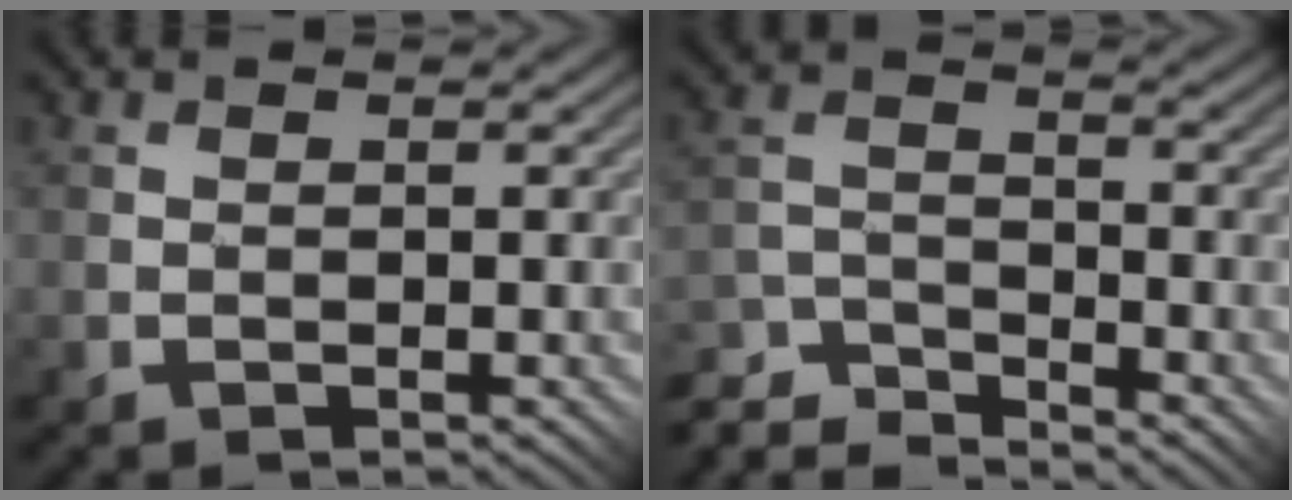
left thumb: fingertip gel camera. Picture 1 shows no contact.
{"total": 6.8, "force": [-6.1, 1.8, 2.4], "torque": [-0.048, 0.000, -0.124]}